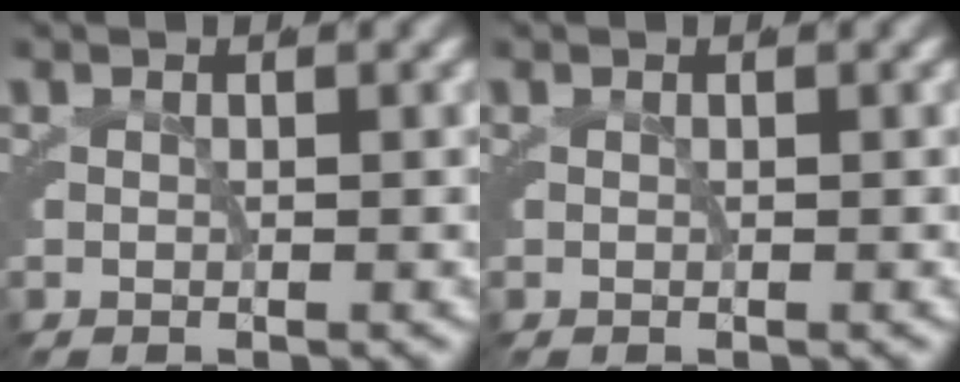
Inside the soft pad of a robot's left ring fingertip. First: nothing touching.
{"total": 0.0}